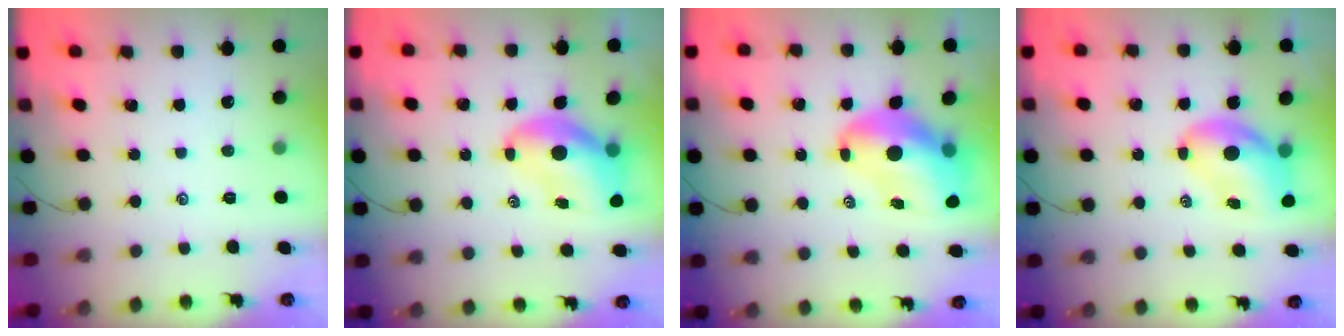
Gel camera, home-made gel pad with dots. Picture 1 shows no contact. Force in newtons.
{"total": 9.5, "press": 9.0, "slide": 3.0}
{"total": 13.7, "press": 13.2, "slide": 3.7}
{"total": 7.7, "press": 7.4, "slide": 2.2}